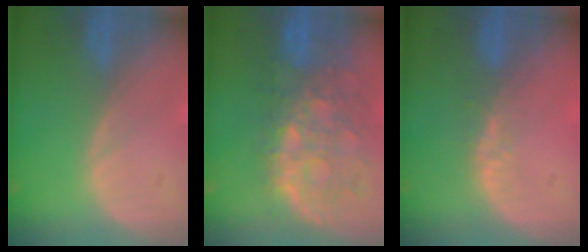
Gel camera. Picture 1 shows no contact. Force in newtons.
{"total": 10.8, "press": 9.5, "slide": 5.0}
{"total": 2.8, "press": 2.1, "slide": 1.8}